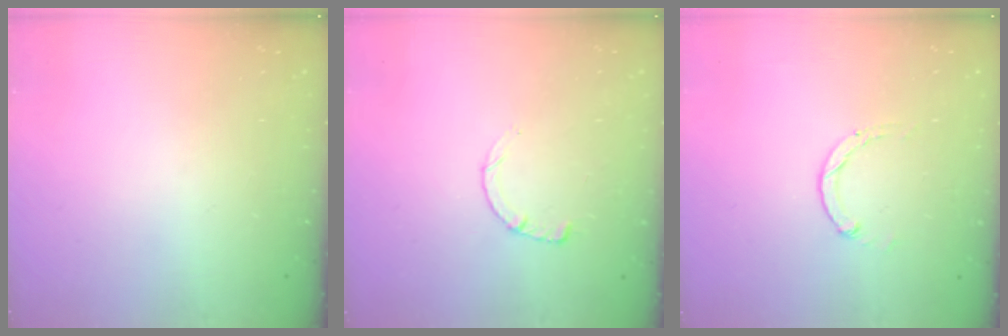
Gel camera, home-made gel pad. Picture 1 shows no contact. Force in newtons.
{"total": 3.4, "press": 3.4, "slide": 0.4}
{"total": 1.2, "press": 1.2, "slide": 0.3}